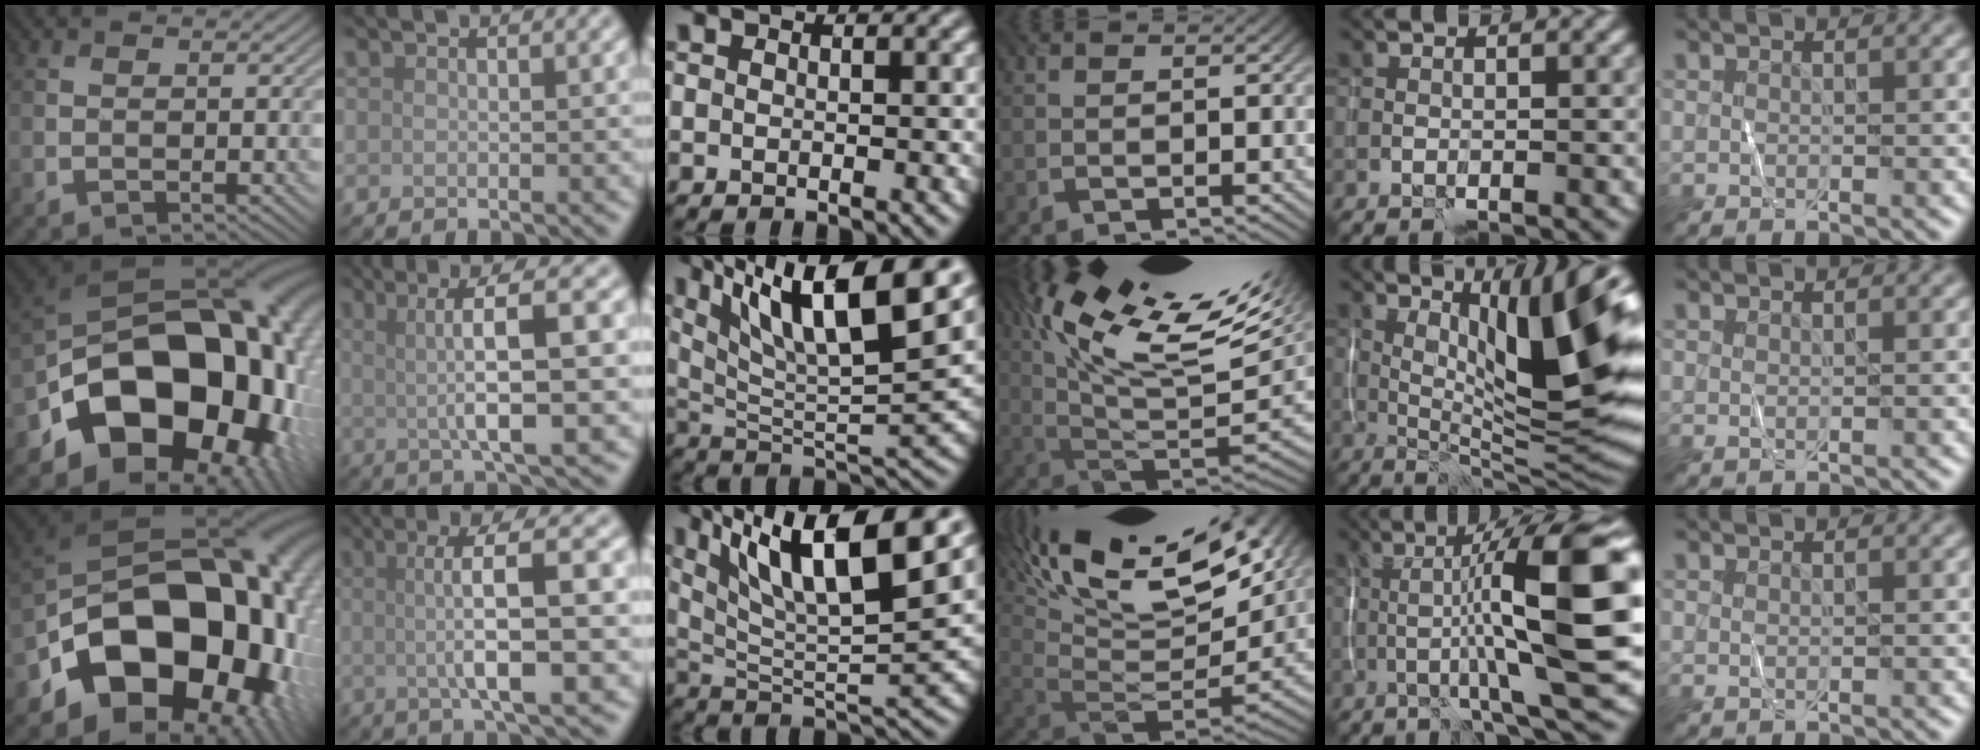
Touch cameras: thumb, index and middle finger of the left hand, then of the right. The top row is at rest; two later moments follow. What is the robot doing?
{"motion": "wrap", "object": "ribbon"}